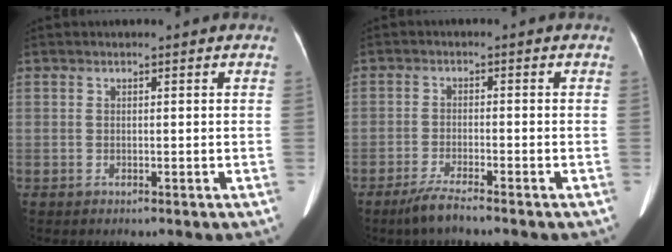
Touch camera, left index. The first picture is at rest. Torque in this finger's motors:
{"motor_torque": [-0.20, 0.21, -0.02, -0.03]}